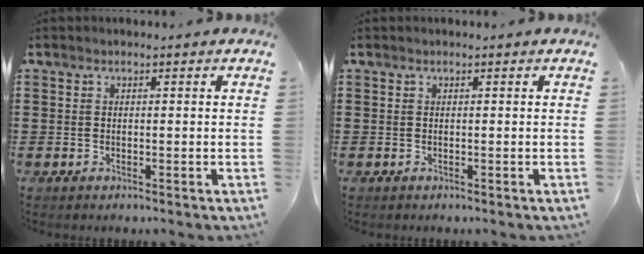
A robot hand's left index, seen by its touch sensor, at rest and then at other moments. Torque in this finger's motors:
{"motor_torque": [-0.07, -0.06, -0.03, -0.01]}